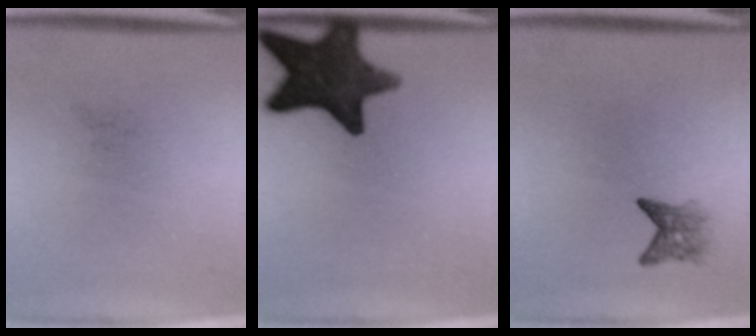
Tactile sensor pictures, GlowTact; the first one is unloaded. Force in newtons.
{"total": 14.4}
{"total": 2.2}